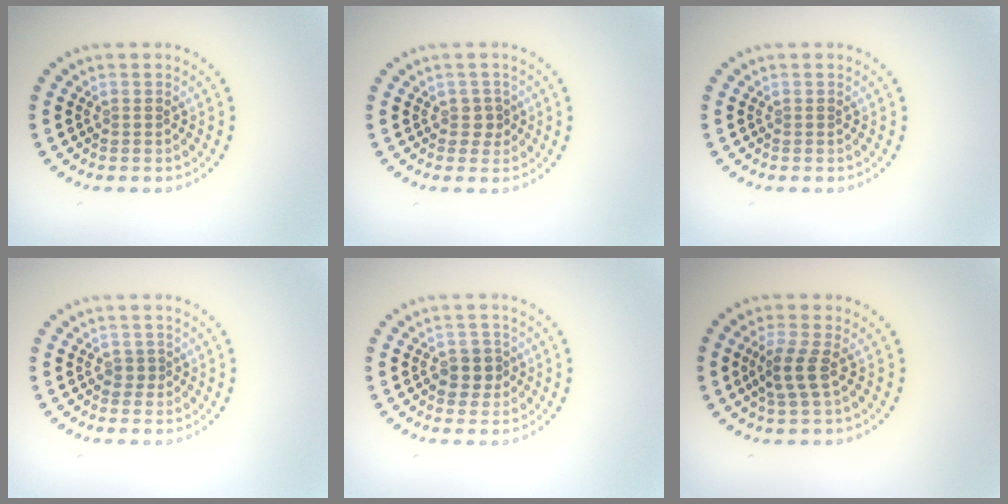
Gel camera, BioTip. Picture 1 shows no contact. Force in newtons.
{"total": 1.2, "press": 1.0, "slide": 0.7}
{"total": 0.0}
{"total": 0.7, "press": 0.4, "slide": 0.6}
{"total": 1.9, "press": 1.8, "slide": 0.7}
{"total": 2.7, "press": 2.4, "slide": 1.3}